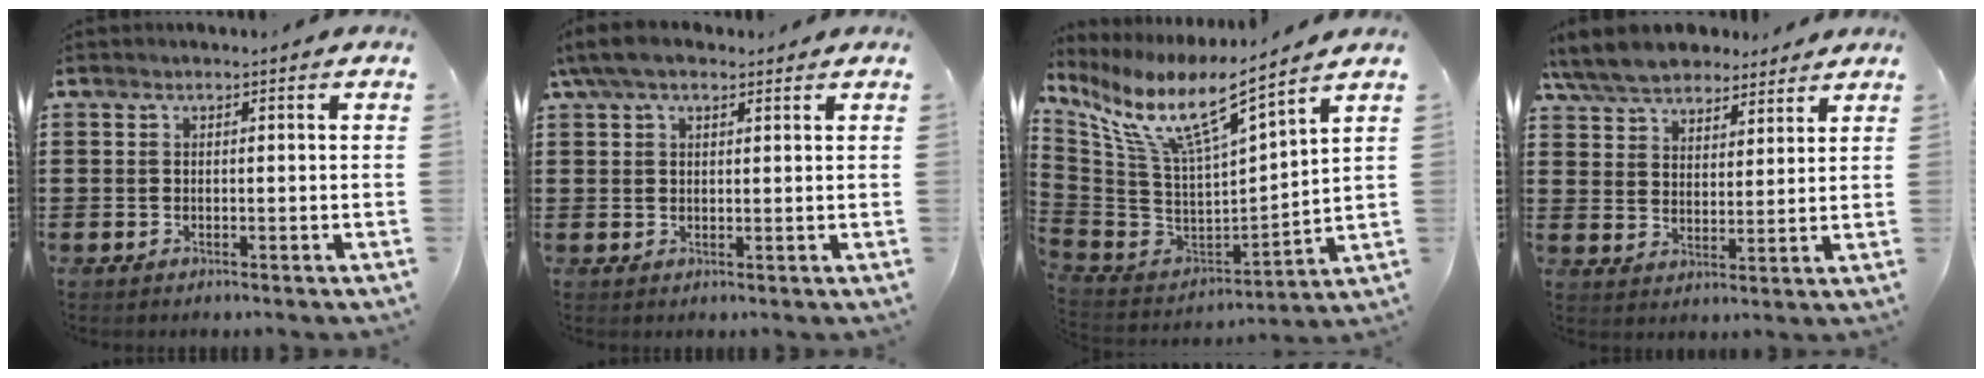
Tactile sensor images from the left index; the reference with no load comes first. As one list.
[{"total": 4.8, "force": [3.2, 1.8, 3.1], "torque": [-0.068, 0.007, 0.060]}, {"total": 10.5, "force": [7.4, 1.6, 7.3], "torque": [-0.170, -0.056, 0.123]}, {"total": 7.2, "force": [6.5, 2.3, 2.1], "torque": [-0.070, -0.014, 0.121]}]